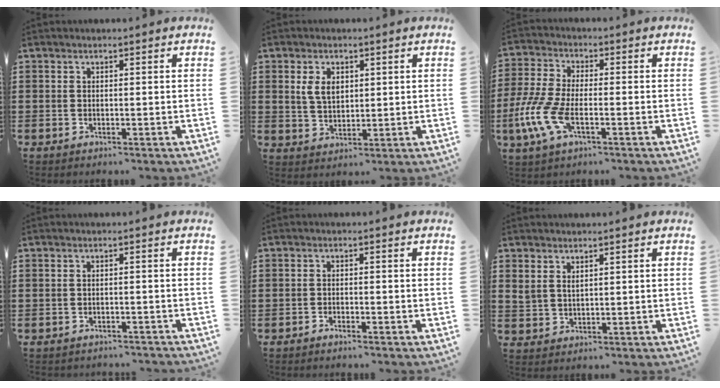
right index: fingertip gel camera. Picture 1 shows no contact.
{"total": 4.0, "force": [1.2, 2.6, 2.9], "torque": [-0.064, 0.010, 0.020]}
{"total": 8.3, "force": [-3.1, 3.5, 6.8], "torque": [-0.185, -0.019, -0.066]}
{"total": 1.2, "force": [-1.2, 0.2, 0.0], "torque": [-0.005, 0.002, -0.024]}
{"total": 1.0, "force": [-1.0, 0.0, 0.0], "torque": [-0.002, 0.004, -0.021]}
{"total": 1.8, "force": [1.5, 0.8, 0.4], "torque": [-0.012, 0.003, 0.031]}